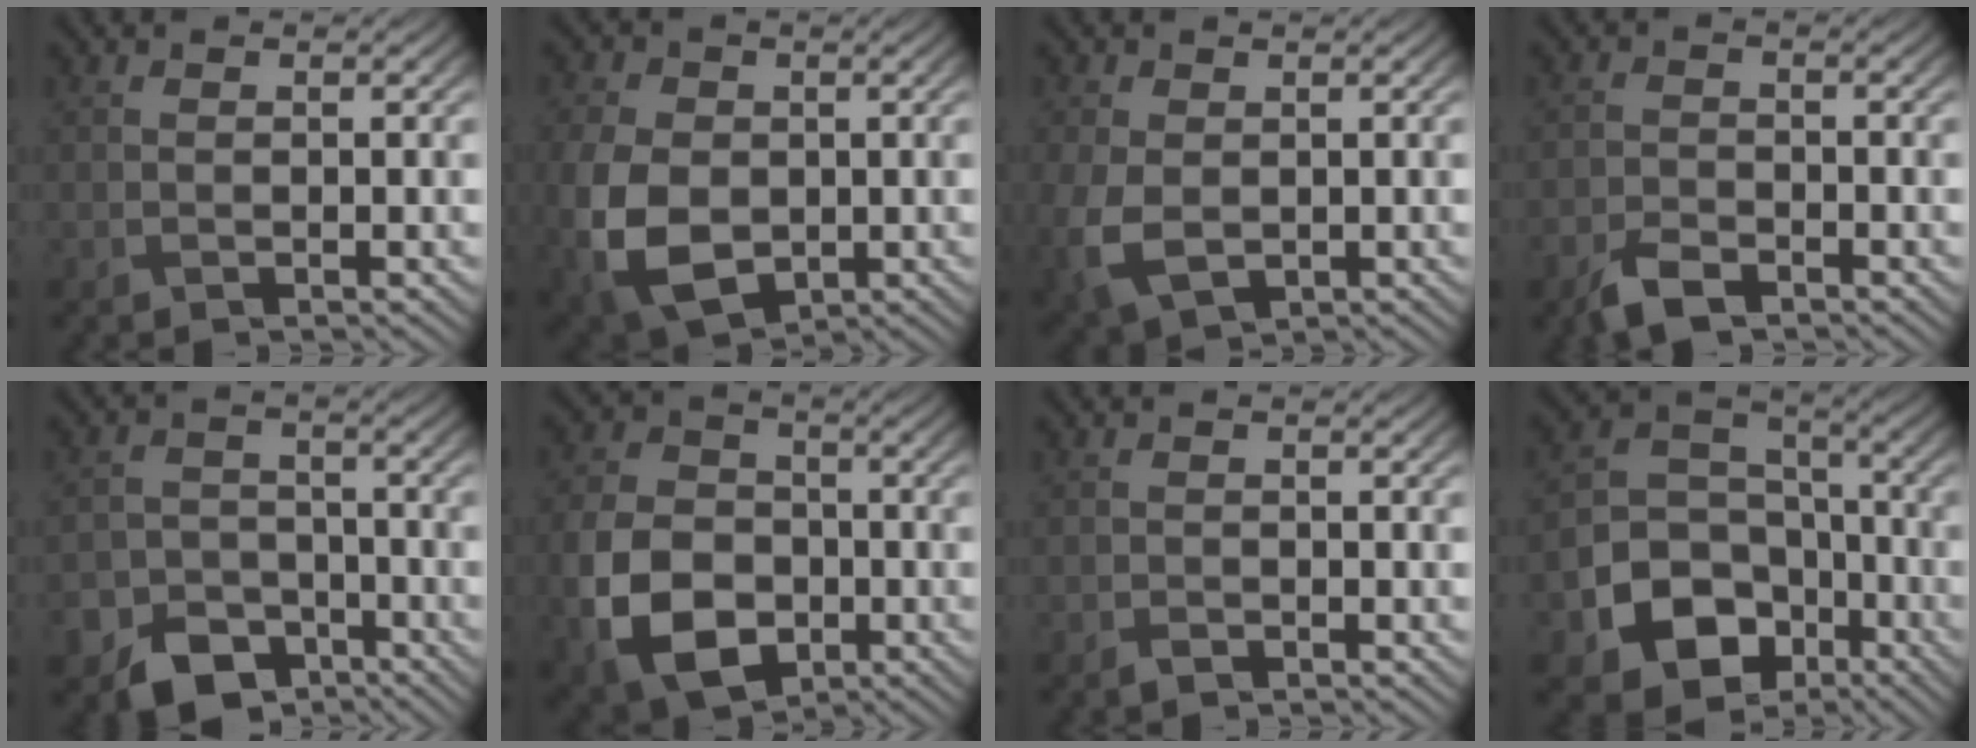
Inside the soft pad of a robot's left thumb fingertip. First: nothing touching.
{"total": 11.6, "force": [-2.0, 8.3, 7.8], "torque": [-0.221, -0.037, -0.035]}
{"total": 6.6, "force": [-1.2, 4.8, 4.4], "torque": [-0.134, -0.026, -0.016]}
{"total": 4.0, "force": [-2.9, 1.8, 2.1], "torque": [-0.044, -0.005, -0.062]}
{"total": 7.6, "force": [-5.3, 4.9, 2.6], "torque": [-0.055, -0.018, -0.095]}
{"total": 11.5, "force": [-3.8, 8.3, 7.0], "torque": [-0.178, -0.026, -0.078]}
{"total": 1.0, "force": [-0.7, 0.6, 0.4], "torque": [-0.008, -0.002, -0.013]}
{"total": 11.7, "force": [-5.6, 8.7, 5.5], "torque": [-0.130, -0.037, -0.099]}